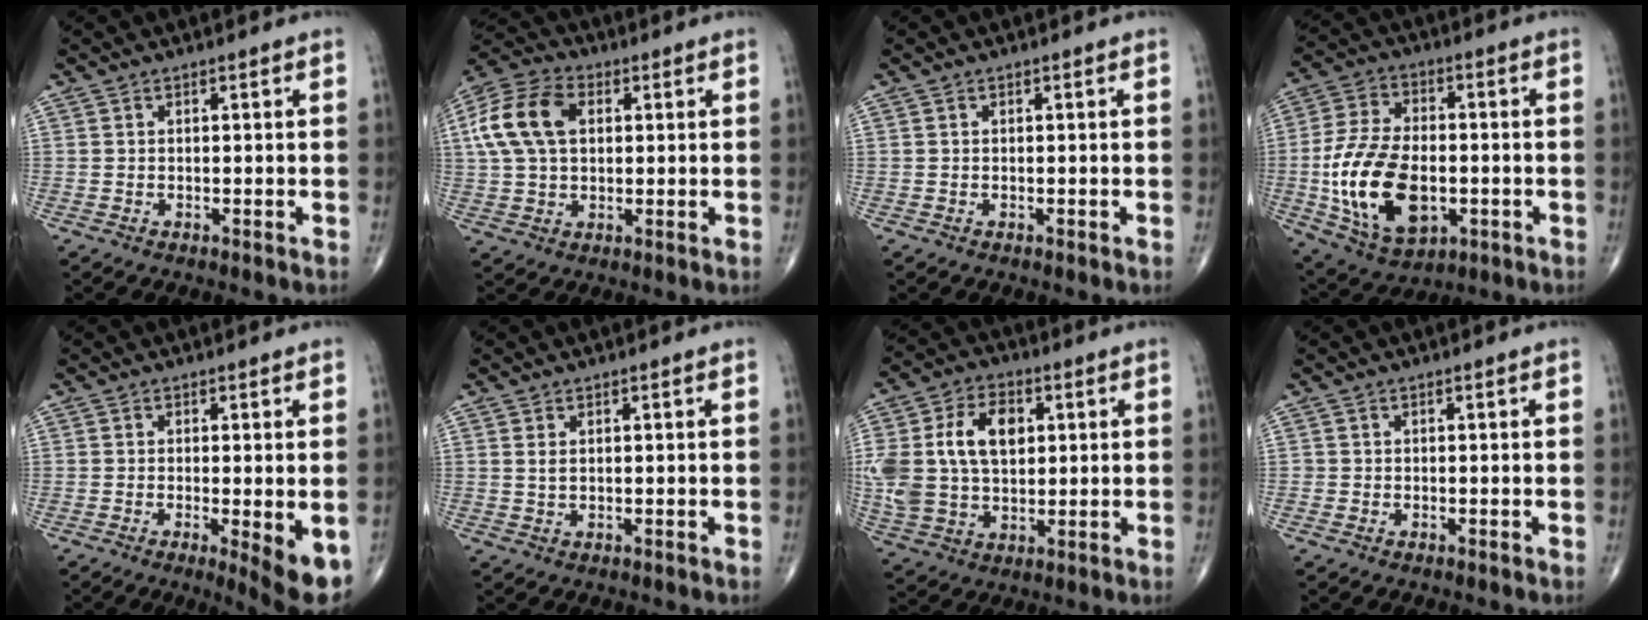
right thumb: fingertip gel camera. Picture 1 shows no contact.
{"total": 13.4, "force": [2.9, 8.8, 9.7], "torque": [-0.190, 0.019, 0.048]}
{"total": 0.0}
{"total": 19.0, "force": [-3.3, 11.2, 14.9], "torque": [-0.270, 0.003, -0.045]}
{"total": 7.8, "force": [-2.5, 1.7, 7.2], "torque": [-0.099, -0.020, -0.036]}
{"total": 1.3, "force": [0.5, 0.7, 1.0], "torque": [-0.020, 0.000, 0.014]}
{"total": 17.1, "force": [3.2, 11.5, 12.3], "torque": [-0.243, 0.007, 0.063]}
{"total": 0.5, "force": [-0.1, 0.5, 0.0], "torque": [0.003, 0.004, -0.004]}